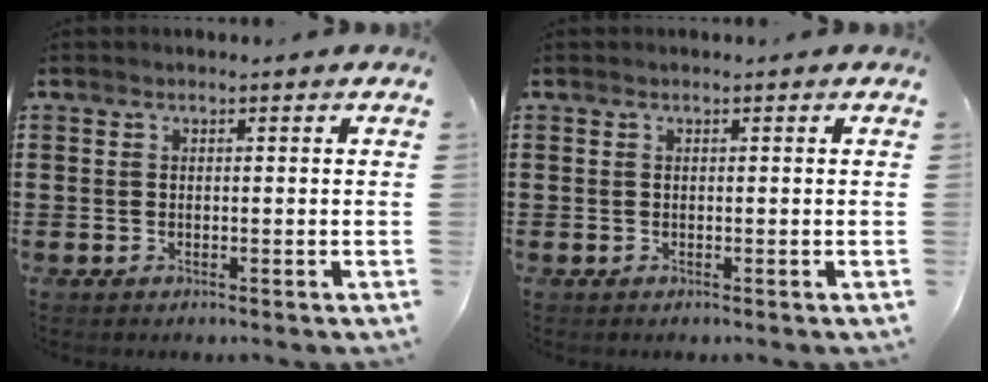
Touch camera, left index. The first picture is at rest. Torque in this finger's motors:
{"motor_torque": [-0.70, 0.75, -0.02, -0.01]}